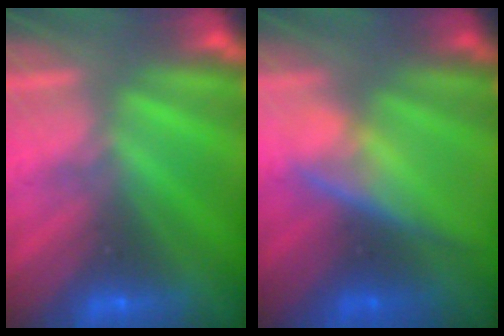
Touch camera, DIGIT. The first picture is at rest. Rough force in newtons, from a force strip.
{"total": 2.8}